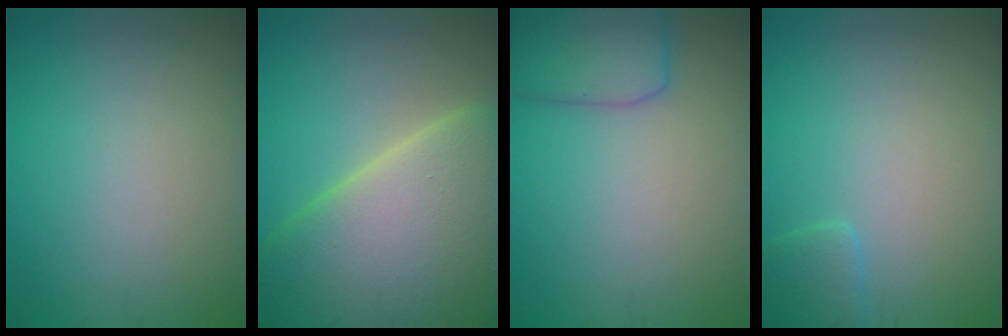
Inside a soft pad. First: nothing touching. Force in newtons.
{"total": 14.2, "press": 14.2, "slide": 0.8}
{"total": 4.2, "press": 4.2, "slide": 0.1}
{"total": 1.6, "press": 1.6, "slide": 0.1}